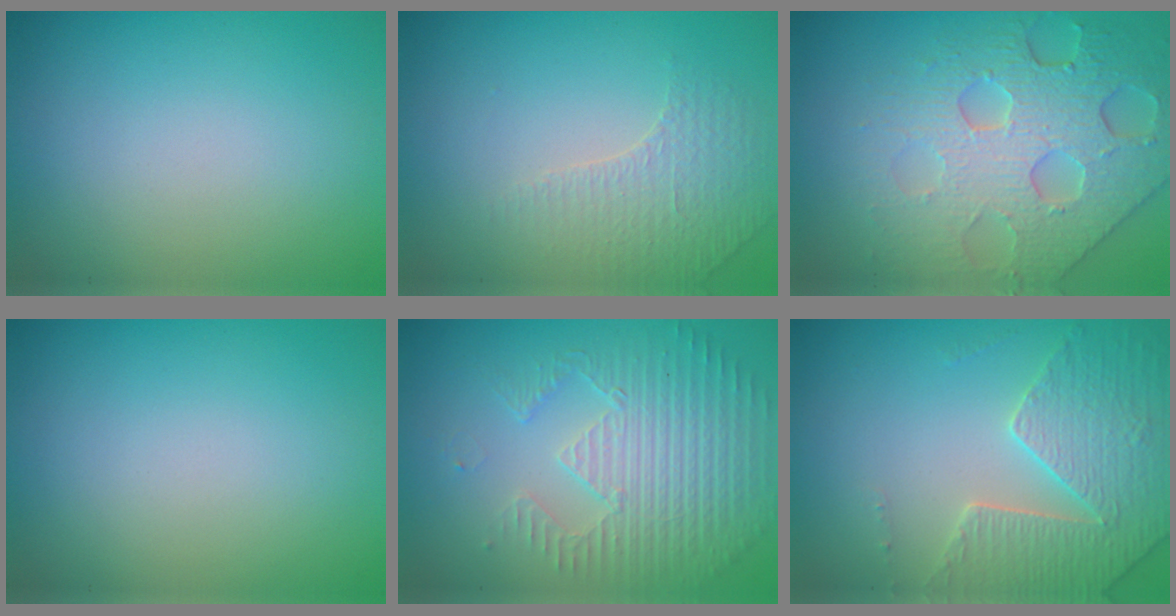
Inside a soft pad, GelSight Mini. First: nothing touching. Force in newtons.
{"total": 1.5, "press": 1.2, "slide": 0.8}
{"total": 7.4, "press": 5.6, "slide": 4.9}
{"total": 0.0}
{"total": 3.8, "press": 3.6, "slide": 1.1}
{"total": 4.3, "press": 4.1, "slide": 1.1}